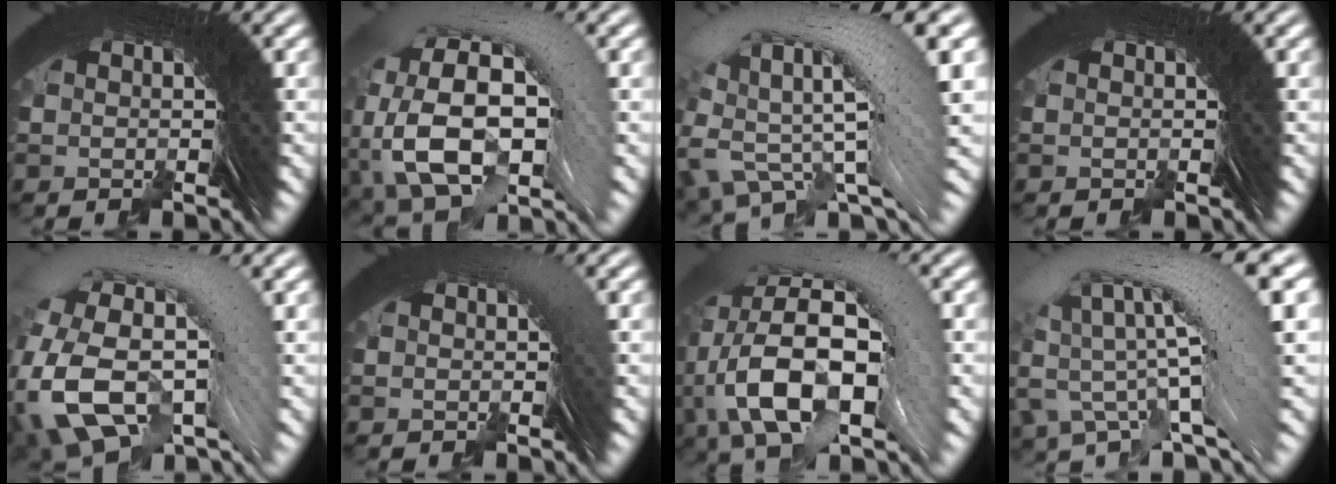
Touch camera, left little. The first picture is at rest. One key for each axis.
{"total": 19.9, "fx": 0.5, "fy": -6.0, "fz": -18.9, "tx": 0.233, "ty": 0.027, "tz": -0.010}
{"total": 22.0, "fx": 2.2, "fy": -9.2, "fz": -19.8, "tx": 0.268, "ty": 0.063, "tz": -0.002}
{"total": 0.0}
{"total": 21.0, "fx": 0.1, "fy": -6.5, "fz": -20.0, "tx": 0.237, "ty": 0.027, "tz": -0.021}
{"total": 12.3, "fx": -1.2, "fy": -6.3, "fz": -10.5, "tx": 0.142, "ty": 0.008, "tz": -0.014}
{"total": 19.5, "fx": 2.3, "fy": -6.3, "fz": -18.2, "tx": 0.221, "ty": 0.054, "tz": 0.010}
{"total": 23.0, "fx": 4.1, "fy": -10.4, "fz": -20.1, "tx": 0.285, "ty": 0.092, "tz": 0.018}